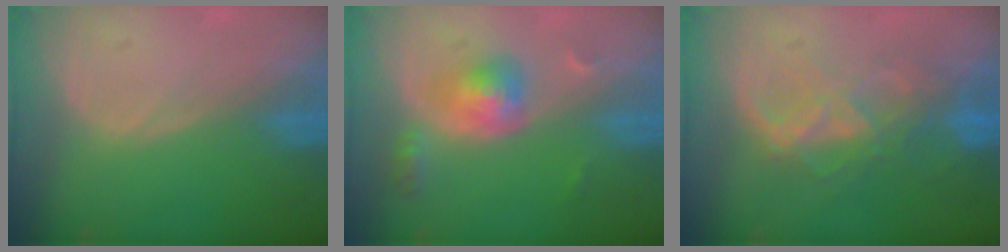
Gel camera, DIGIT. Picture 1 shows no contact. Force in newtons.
{"total": 5.2, "press": 4.9, "slide": 1.8}
{"total": 8.7, "press": 7.5, "slide": 4.3}